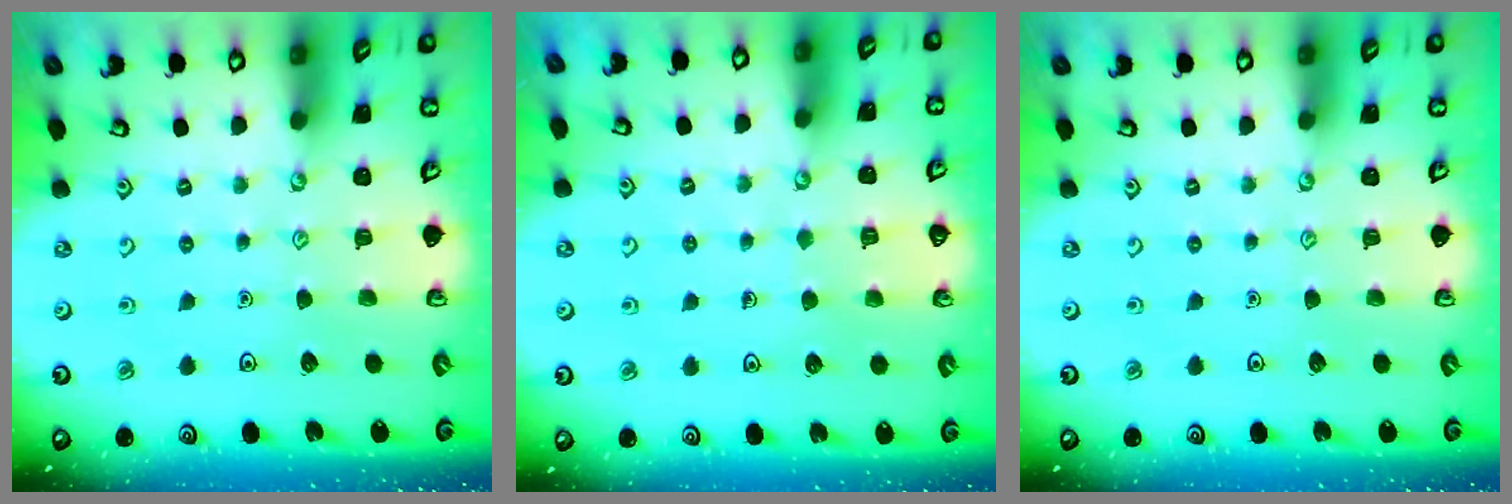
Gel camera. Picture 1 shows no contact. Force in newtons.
{"total": 4.3, "press": 4.3, "slide": 0.3}
{"total": 0.0}